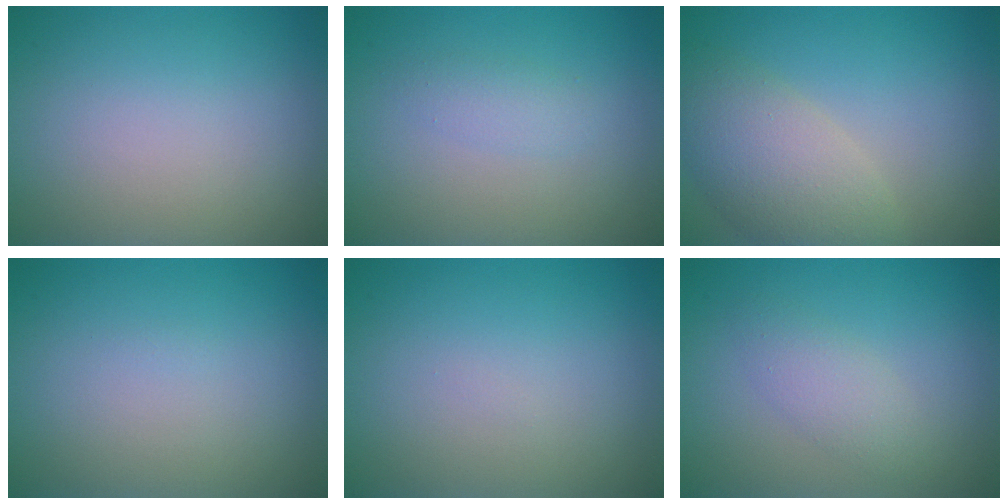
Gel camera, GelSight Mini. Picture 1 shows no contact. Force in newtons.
{"total": 1.4, "press": 1.4, "slide": 0.0}
{"total": 5.9, "press": 5.8, "slide": 0.7}
{"total": 0.0}
{"total": 0.0}
{"total": 2.2, "press": 2.2, "slide": 0.0}